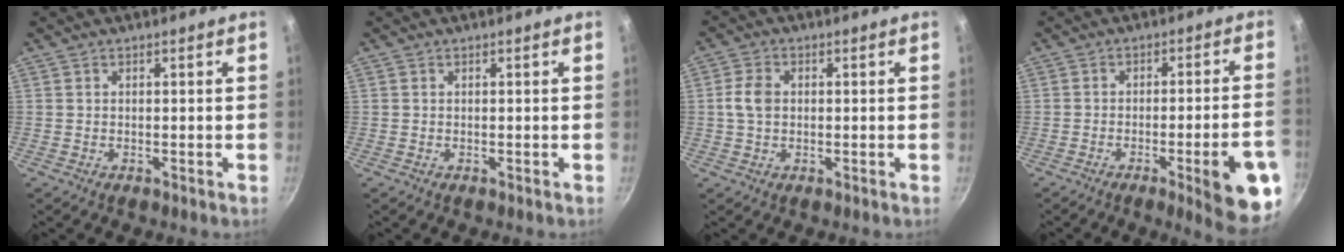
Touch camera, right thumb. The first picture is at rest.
{"total": 0.0}
{"total": 4.4, "force": [0.2, 3.2, 3.1], "torque": [-0.057, 0.010, 0.000]}
{"total": 13.6, "force": [-5.5, 2.4, 12.2], "torque": [-0.136, 0.026, -0.066]}